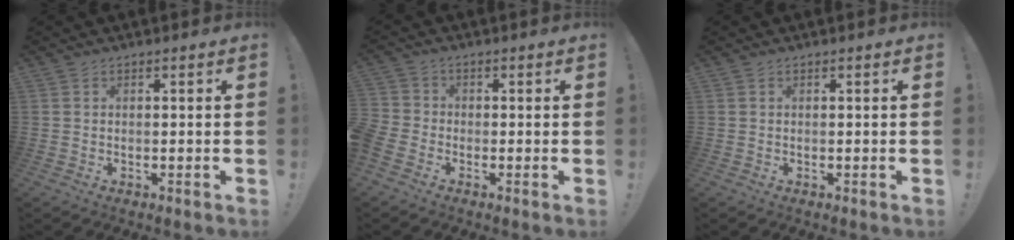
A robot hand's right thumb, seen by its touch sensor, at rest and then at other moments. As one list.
[{"total": 4.4, "force": [-2.3, 3.2, 2.0], "torque": [-0.060, 0.008, -0.045]}, {"total": 0.0}]